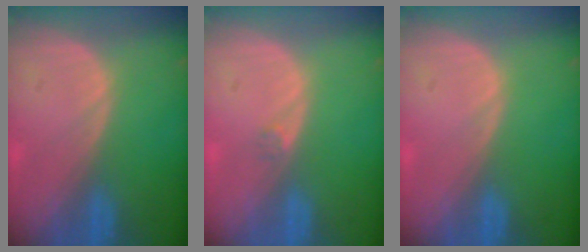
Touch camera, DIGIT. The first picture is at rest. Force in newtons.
{"total": 0.8, "press": 0.7, "slide": 0.4}
{"total": 0.0}